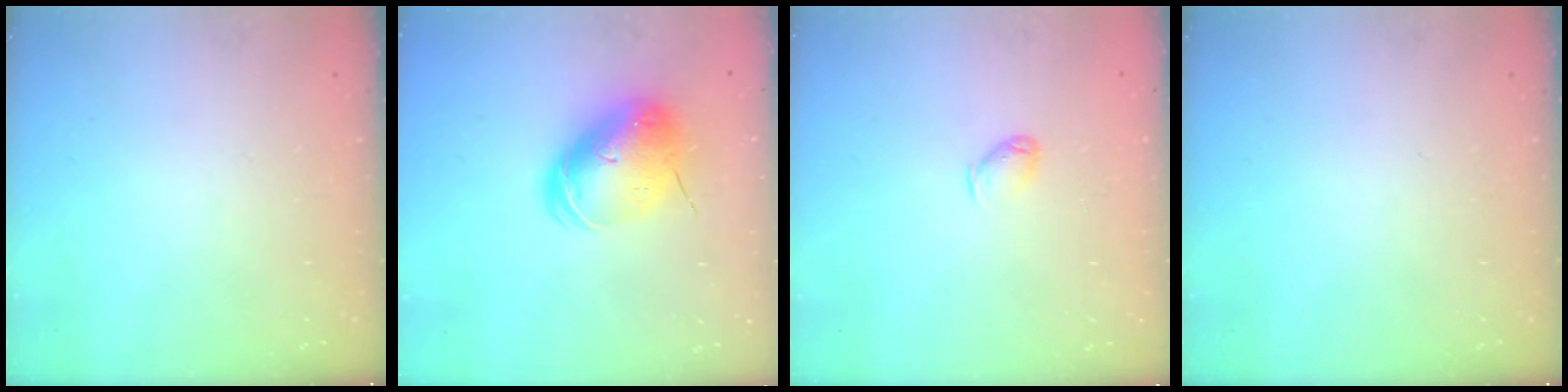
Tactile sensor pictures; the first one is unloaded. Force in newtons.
{"total": 12.9, "press": 12.7, "slide": 2.5}
{"total": 3.5, "press": 3.5, "slide": 0.6}
{"total": 0.0}